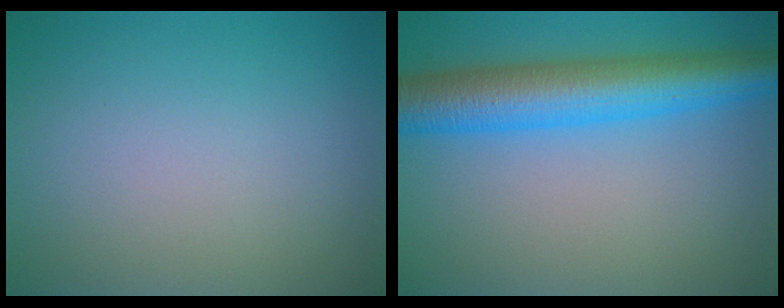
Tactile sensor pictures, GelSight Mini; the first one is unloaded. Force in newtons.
{"total": 7.9, "press": 7.9, "slide": 0.4}